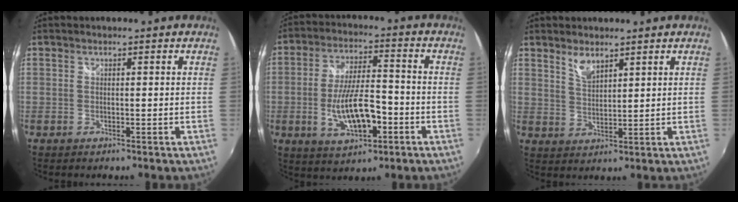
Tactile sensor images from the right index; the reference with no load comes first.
{"total": 12.2, "force": [-3.9, 4.5, 10.6], "torque": [-0.205, -0.006, -0.059]}
{"total": 3.7, "force": [2.9, 1.1, 2.1], "torque": [-0.036, -0.002, 0.053]}